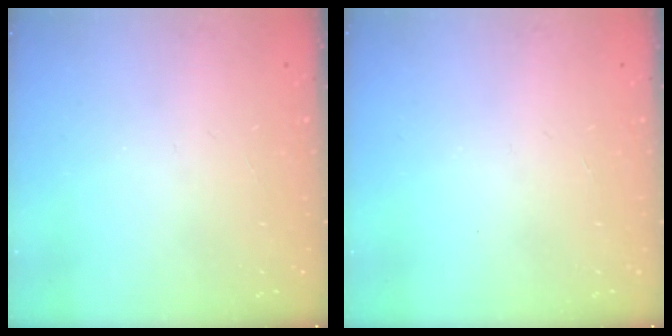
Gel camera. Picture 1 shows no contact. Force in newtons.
{"total": 0.0}